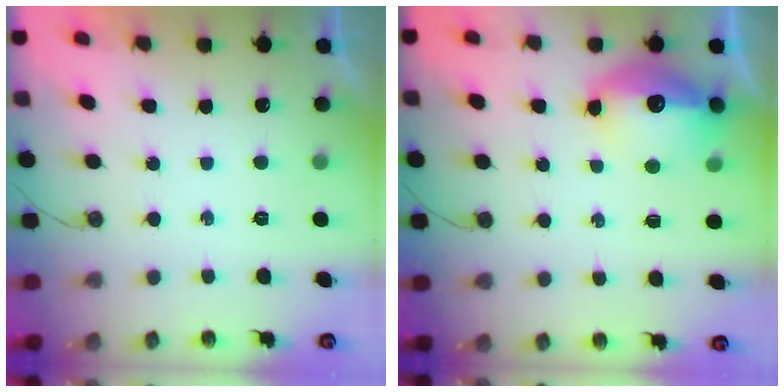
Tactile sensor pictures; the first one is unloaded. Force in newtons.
{"total": 14.4, "press": 14.3, "slide": 1.5}